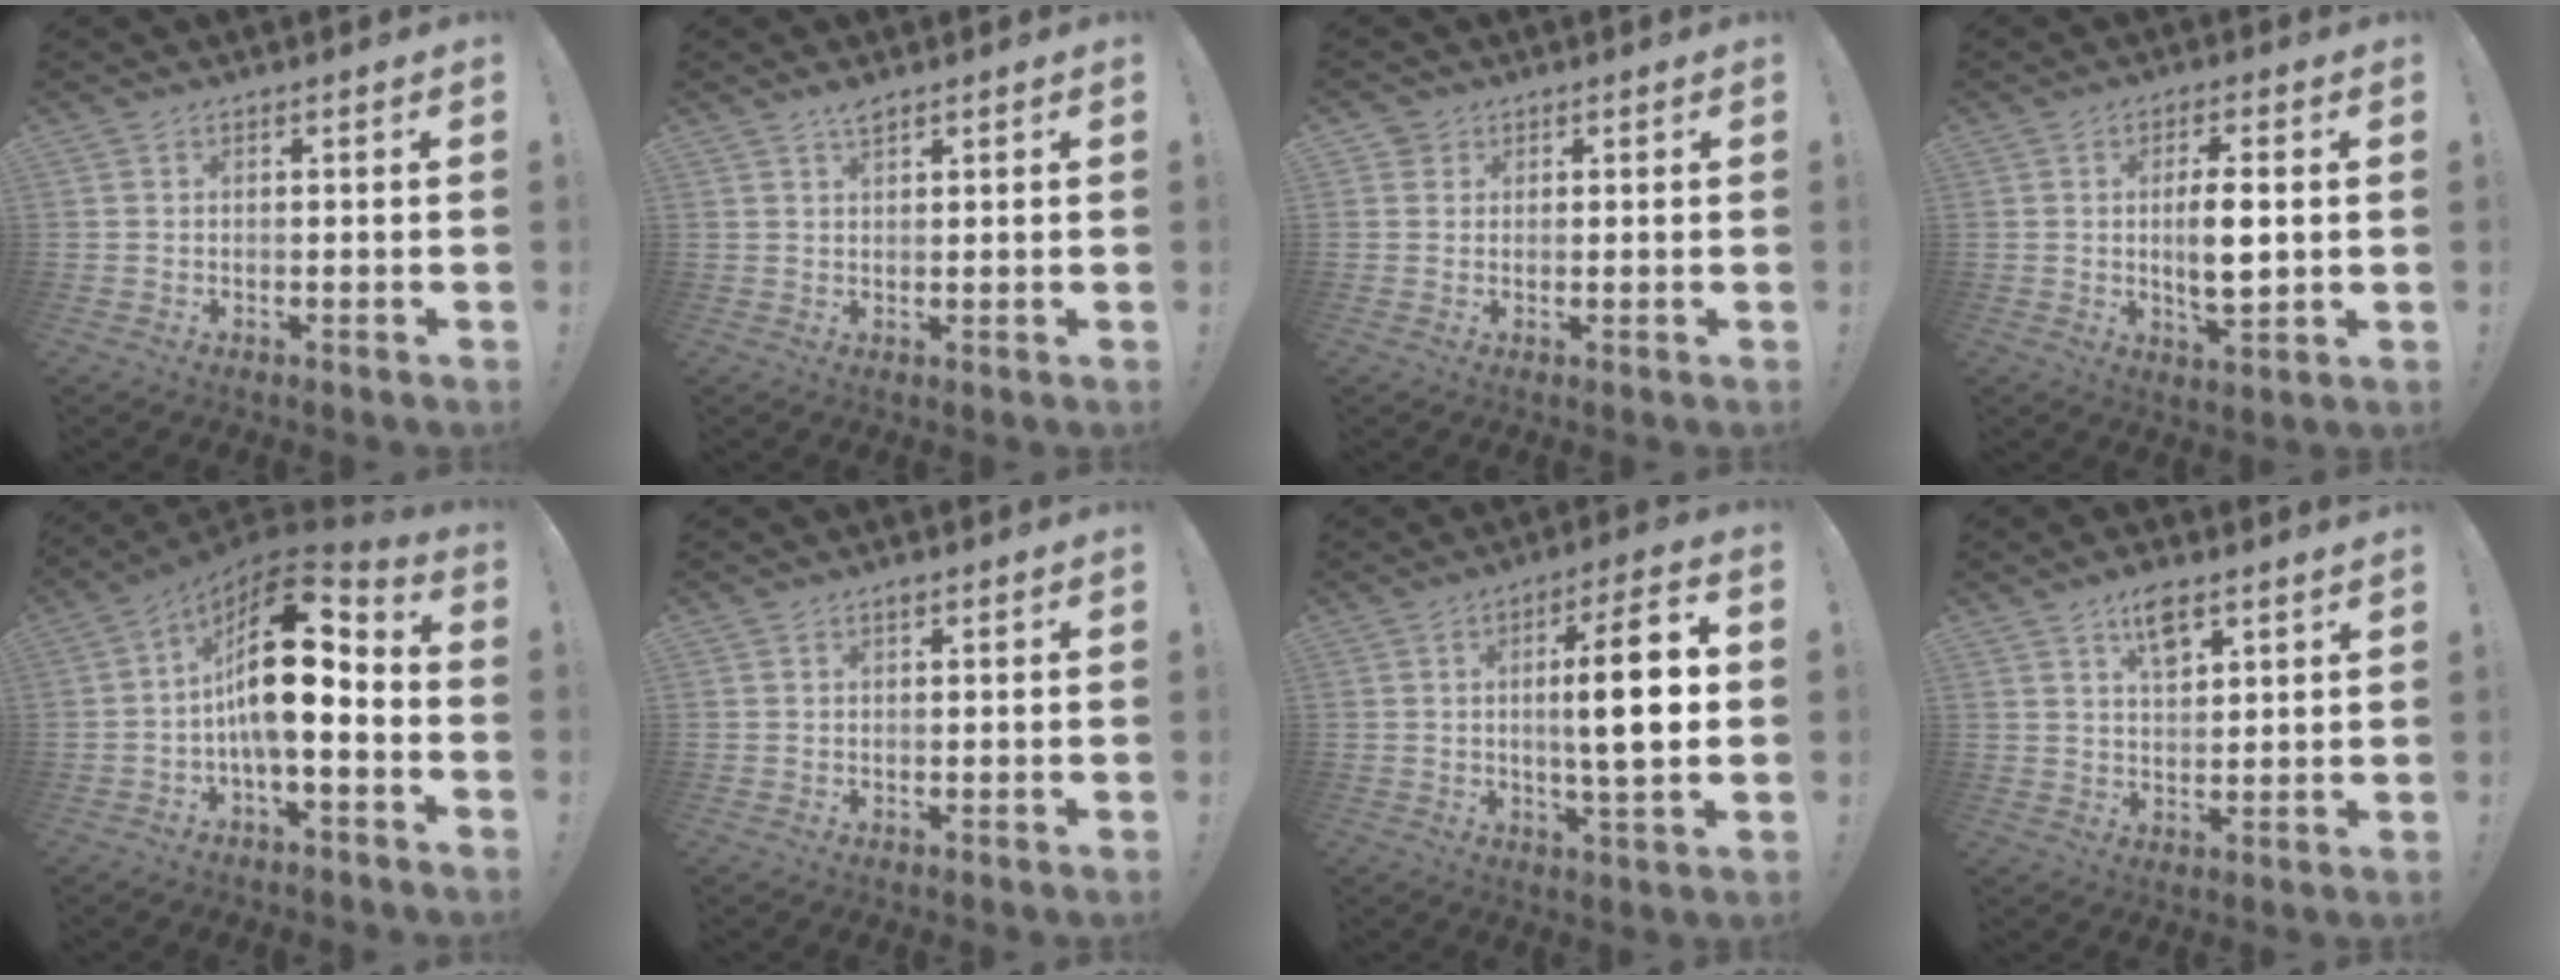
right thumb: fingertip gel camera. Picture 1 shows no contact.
{"total": 2.5, "force": [2.0, 0.5, 1.4], "torque": [-0.025, -0.008, 0.034]}
{"total": 2.6, "force": [1.5, 2.1, 0.2], "torque": [-0.002, -0.003, 0.028]}
{"total": 8.2, "force": [0.4, 2.6, 7.8], "torque": [-0.140, -0.011, -0.001]}
{"total": 19.1, "force": [2.1, 8.7, 16.9], "torque": [-0.275, -0.007, 0.042]}
{"total": 0.6, "force": [0.5, 0.3, 0.4], "torque": [-0.007, 0.001, 0.008]}
{"total": 14.3, "force": [0.8, 2.2, 14.1], "torque": [-0.211, -0.003, 0.000]}
{"total": 7.2, "force": [4.6, 2.8, 4.7], "torque": [-0.080, -0.017, 0.081]}